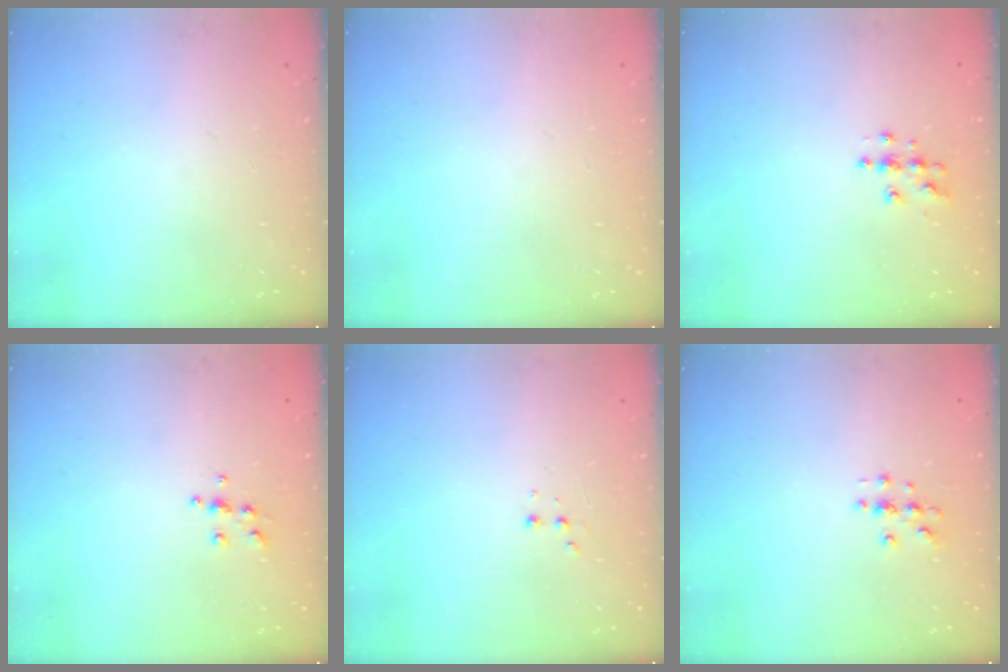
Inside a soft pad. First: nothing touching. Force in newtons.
{"total": 0.6, "press": 0.0, "slide": 0.6}
{"total": 5.0, "press": 5.0, "slide": 0.2}
{"total": 5.5, "press": 5.4, "slide": 0.6}
{"total": 2.5, "press": 2.4, "slide": 0.8}
{"total": 2.7, "press": 2.7, "slide": 0.3}